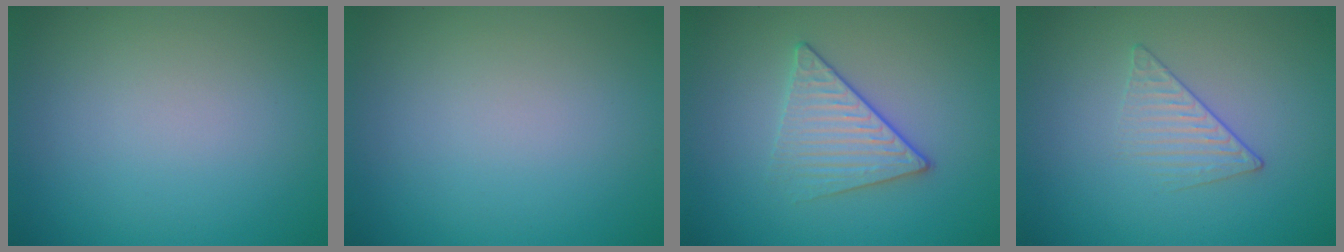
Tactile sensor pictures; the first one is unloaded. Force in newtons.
{"total": 0.0}
{"total": 2.7, "press": 2.4, "slide": 1.2}
{"total": 1.6, "press": 1.0, "slide": 1.2}